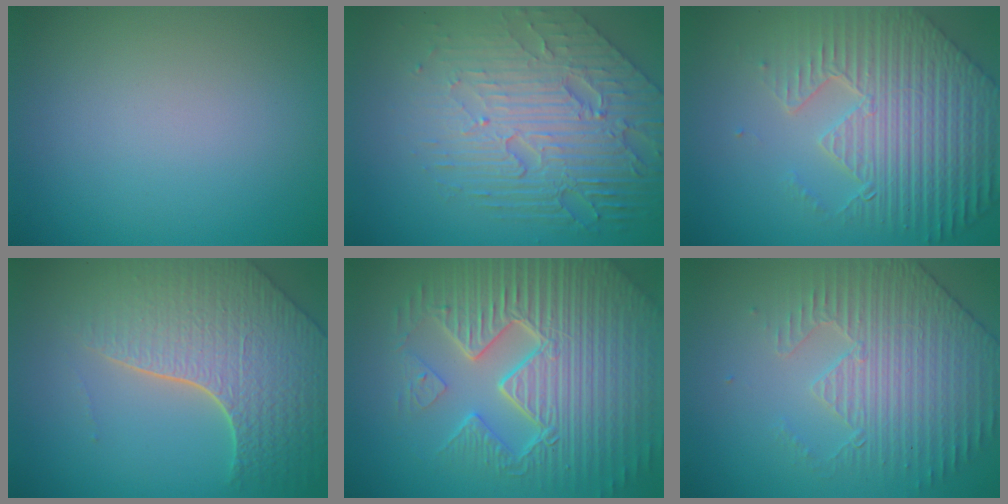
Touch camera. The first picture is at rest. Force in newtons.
{"total": 8.4, "press": 5.7, "slide": 6.2}
{"total": 8.8, "press": 6.3, "slide": 6.1}
{"total": 7.6, "press": 5.6, "slide": 5.1}
{"total": 10.9, "press": 7.1, "slide": 8.3}
{"total": 4.2, "press": 3.8, "slide": 1.8}